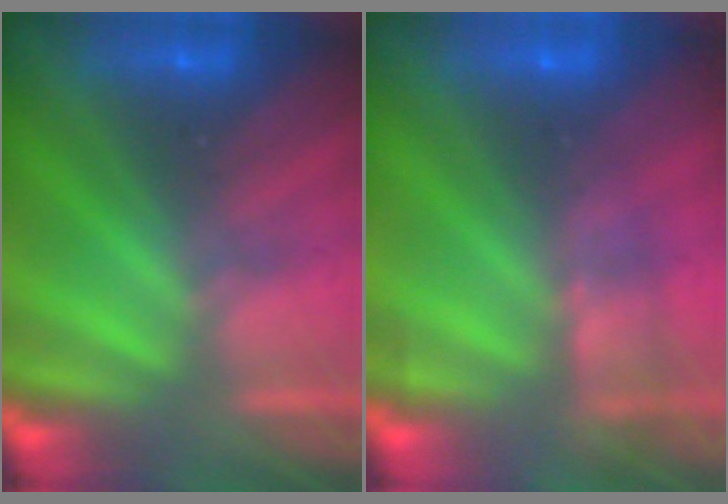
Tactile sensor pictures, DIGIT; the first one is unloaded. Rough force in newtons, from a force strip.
{"total": 2.3}